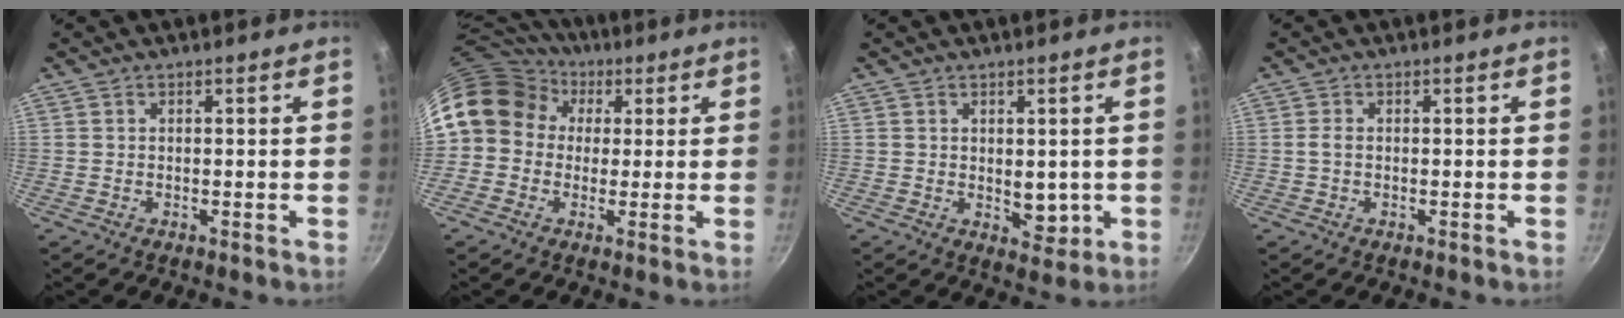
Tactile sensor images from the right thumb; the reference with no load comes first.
{"total": 14.8, "force": [2.8, 12.8, 6.9], "torque": [-0.110, 0.033, 0.033]}
{"total": 4.4, "force": [0.2, 2.9, 3.4], "torque": [-0.029, -0.010, 0.009]}
{"total": 1.2, "force": [-0.1, 0.7, 1.0], "torque": [-0.023, 0.004, -0.005]}